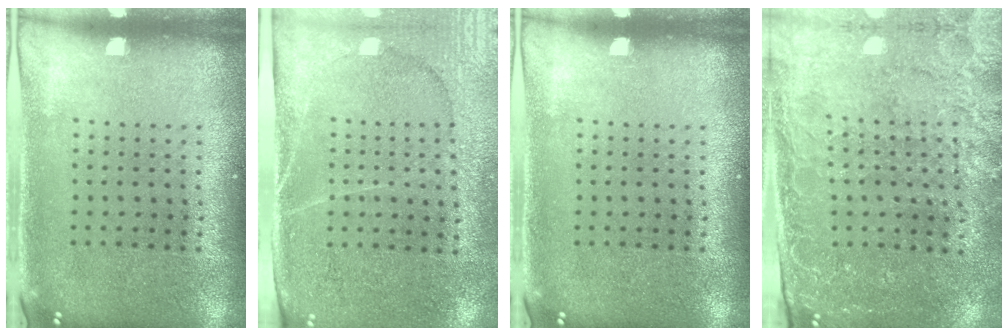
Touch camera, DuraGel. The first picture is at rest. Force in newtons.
{"total": 3.0, "press": 2.7, "slide": 1.3}
{"total": 0.0}
{"total": 3.0, "press": 2.8, "slide": 1.1}